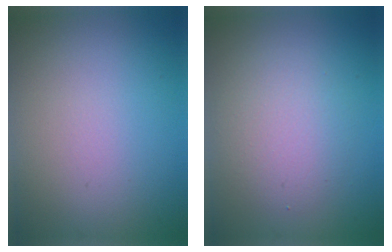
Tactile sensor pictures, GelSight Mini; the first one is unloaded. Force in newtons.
{"total": 3.4, "press": 3.3, "slide": 0.3}